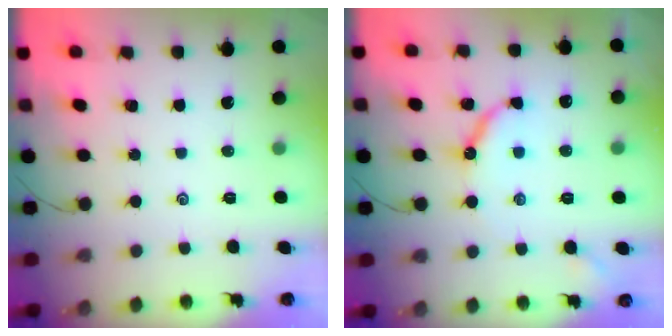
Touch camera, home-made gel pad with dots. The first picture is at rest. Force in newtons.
{"total": 8.7, "press": 8.6, "slide": 1.0}